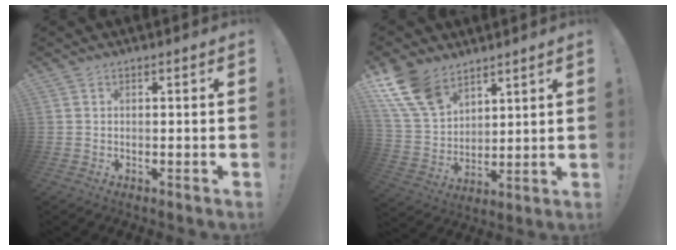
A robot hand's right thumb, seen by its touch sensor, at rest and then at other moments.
{"total": 15.0, "force": [9.9, 8.8, 7.2], "torque": [-0.157, -0.051, 0.195]}